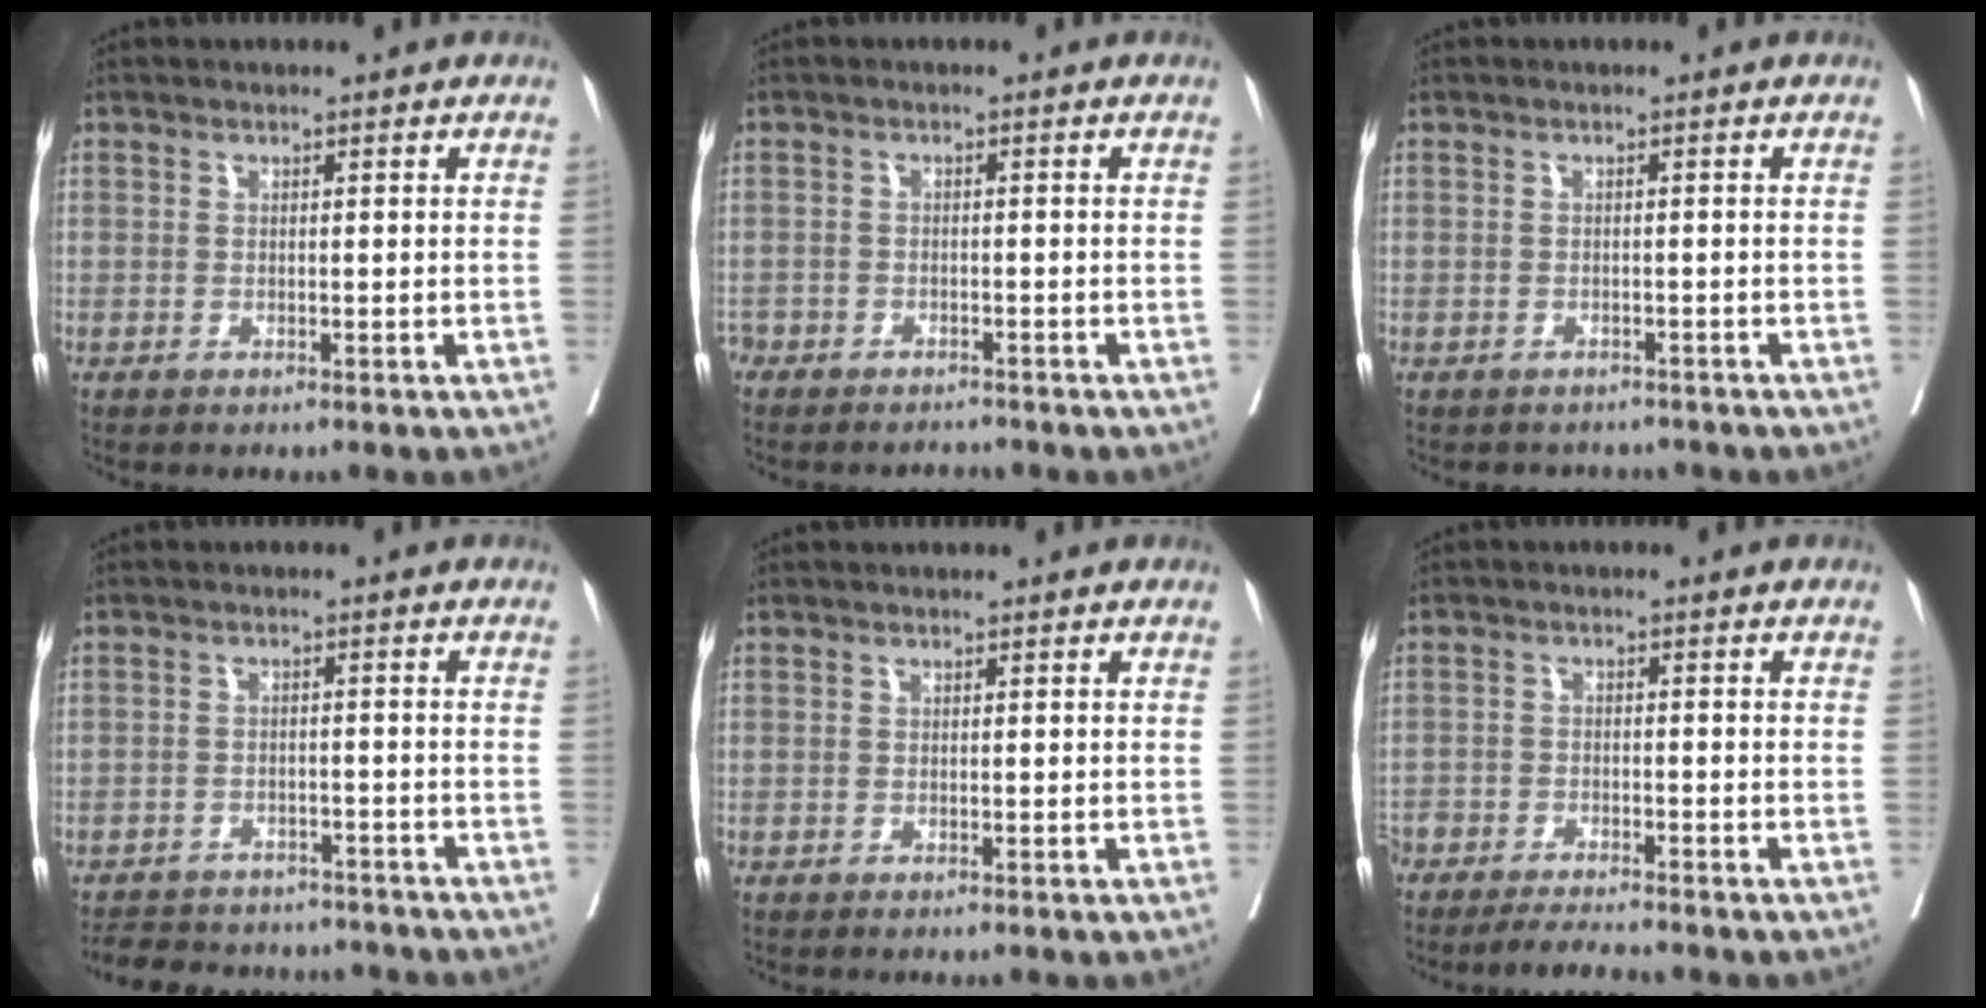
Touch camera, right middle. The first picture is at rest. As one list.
[{"total": 4.3, "force": [-3.8, 2.0, -0.1], "torque": [0.002, -0.004, -0.069]}, {"total": 3.0, "force": [-2.7, 1.3, -0.3], "torque": [0.005, 0.003, -0.039]}, {"total": 12.8, "force": [-11.8, 4.1, 3.1], "torque": [-0.060, 0.011, -0.153]}, {"total": 0.0}, {"total": 6.1, "force": [-5.7, 0.6, 2.0], "torque": [-0.028, -0.013, -0.096]}]